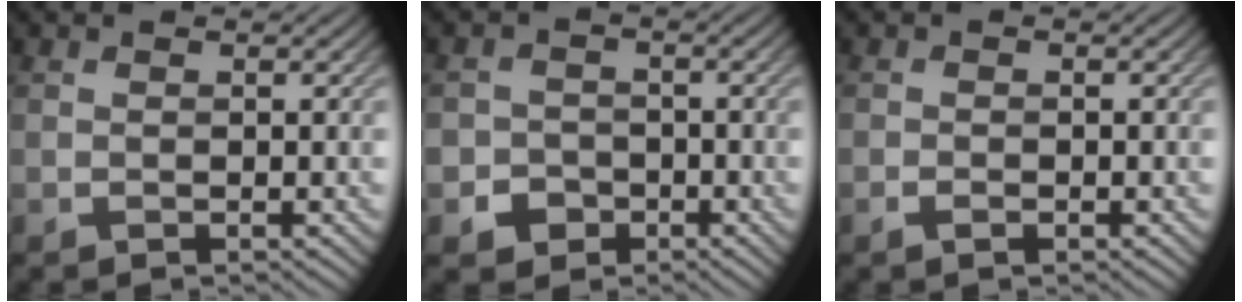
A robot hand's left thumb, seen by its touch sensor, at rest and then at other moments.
{"total": 3.0, "force": [-1.5, 2.6, 0.7], "torque": [-0.007, 0.001, -0.033]}
{"total": 1.0, "force": [-0.6, 0.5, 0.6], "torque": [-0.011, 0.001, -0.012]}